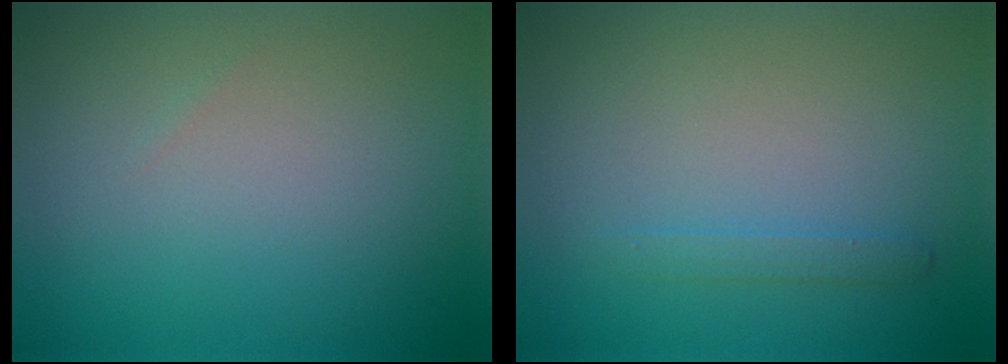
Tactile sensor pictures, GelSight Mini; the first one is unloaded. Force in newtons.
{"total": 1.1, "press": 1.1, "slide": 0.0}